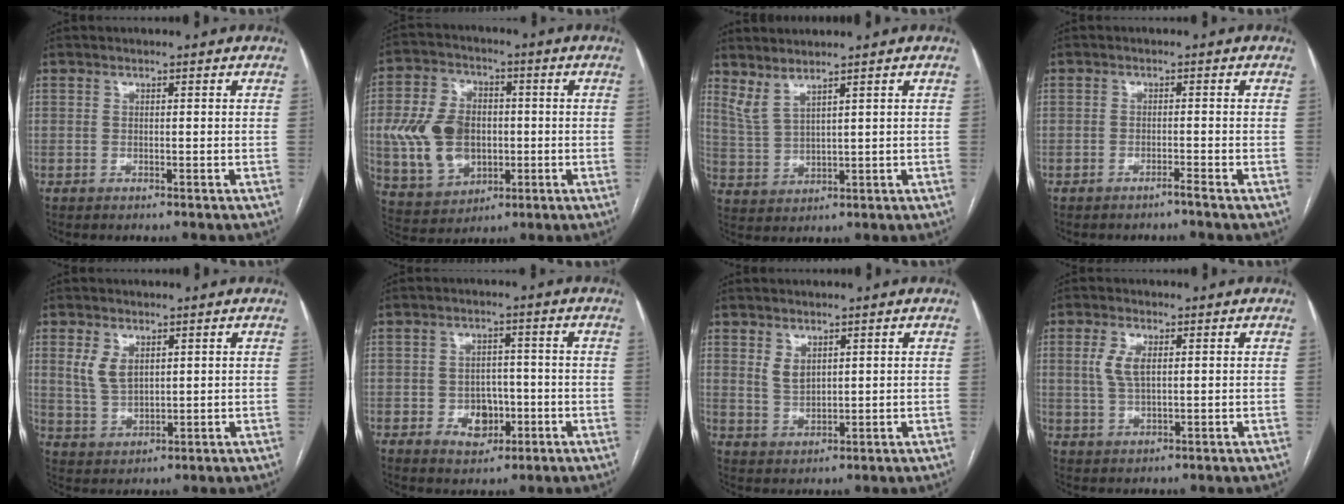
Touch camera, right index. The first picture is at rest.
{"total": 13.0, "force": [-0.5, 9.3, 9.1], "torque": [-0.203, 0.022, 0.004]}
{"total": 4.2, "force": [3.4, 0.4, 2.3], "torque": [-0.064, -0.007, 0.085]}
{"total": 1.1, "force": [-0.9, -0.3, 0.4], "torque": [-0.006, 0.000, -0.017]}
{"total": 4.9, "force": [2.1, 2.9, 3.4], "torque": [-0.077, 0.004, 0.051]}
{"total": 5.2, "force": [-1.5, 3.9, 3.1], "torque": [-0.045, 0.010, -0.016]}
{"total": 3.1, "force": [1.8, 1.8, 1.9], "torque": [-0.041, -0.002, 0.045]}
{"total": 4.4, "force": [1.2, 1.8, 3.8], "torque": [-0.086, 0.004, 0.028]}